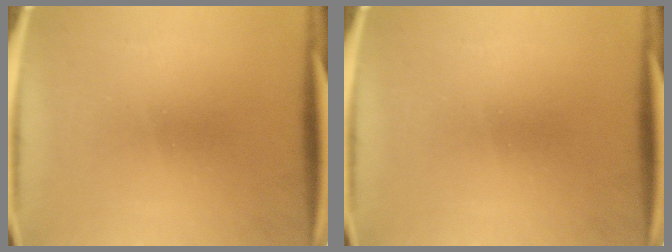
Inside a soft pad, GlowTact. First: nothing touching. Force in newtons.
{"total": 0.0}